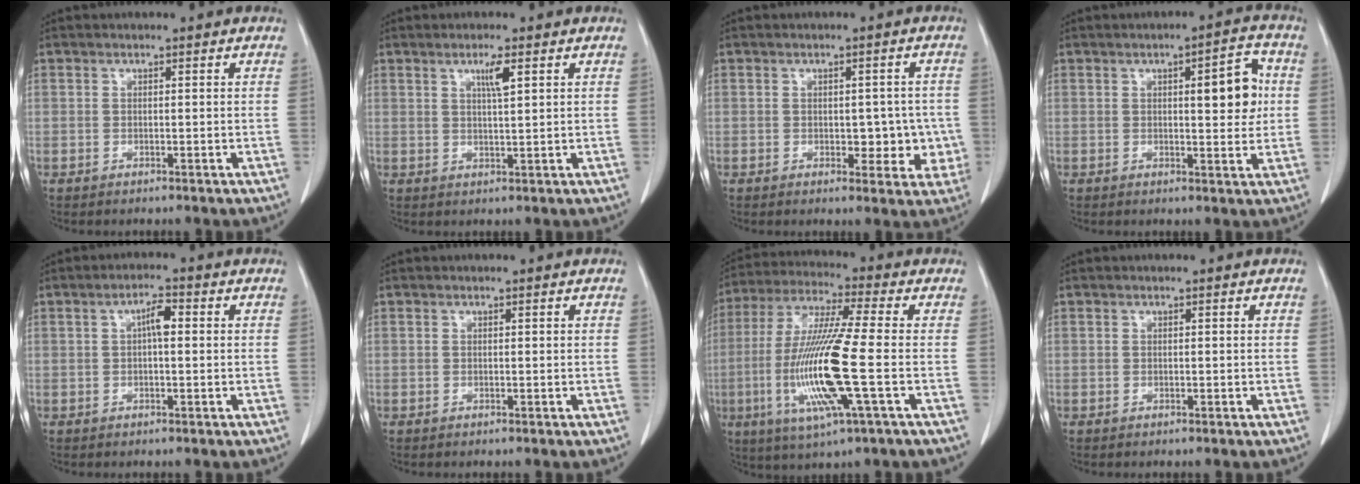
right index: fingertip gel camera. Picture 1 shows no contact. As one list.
[{"total": 3.0, "force": [1.4, 0.0, 2.6], "torque": [-0.048, -0.003, 0.026]}, {"total": 5.5, "force": [-0.6, 3.3, 4.3], "torque": [-0.035, 0.011, -0.001]}, {"total": 7.2, "force": [1.2, 1.9, 6.8], "torque": [-0.089, 0.010, 0.016]}, {"total": 3.1, "force": [0.5, 0.8, 2.9], "torque": [-0.051, 0.010, 0.006]}, {"total": 0.0}, {"total": 15.8, "force": [-3.3, 0.3, 15.5], "torque": [-0.324, -0.015, -0.067]}, {"total": 0.0}]